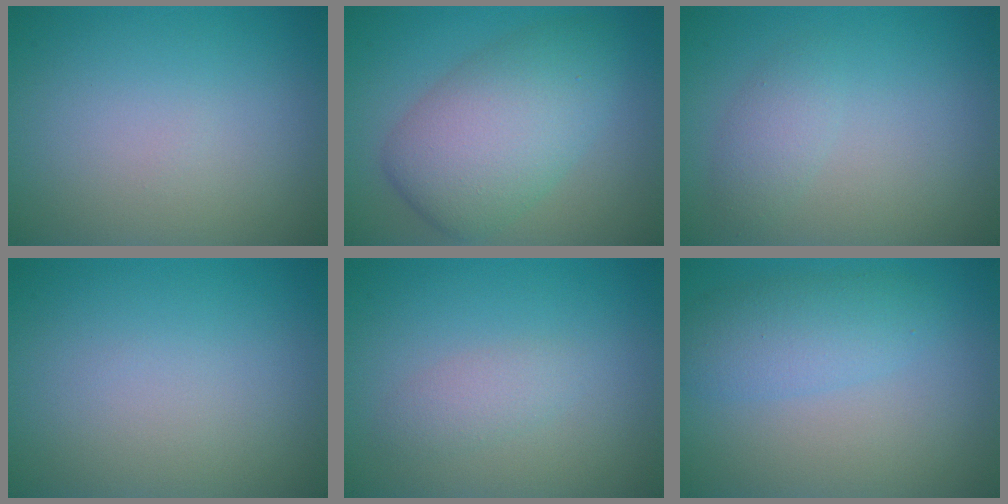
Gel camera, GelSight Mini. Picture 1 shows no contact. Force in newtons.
{"total": 7.3, "press": 7.3, "slide": 0.4}
{"total": 1.7, "press": 1.7, "slide": 0.1}
{"total": 0.0}
{"total": 1.5, "press": 1.5, "slide": 0.1}
{"total": 2.2, "press": 2.2, "slide": 0.1}